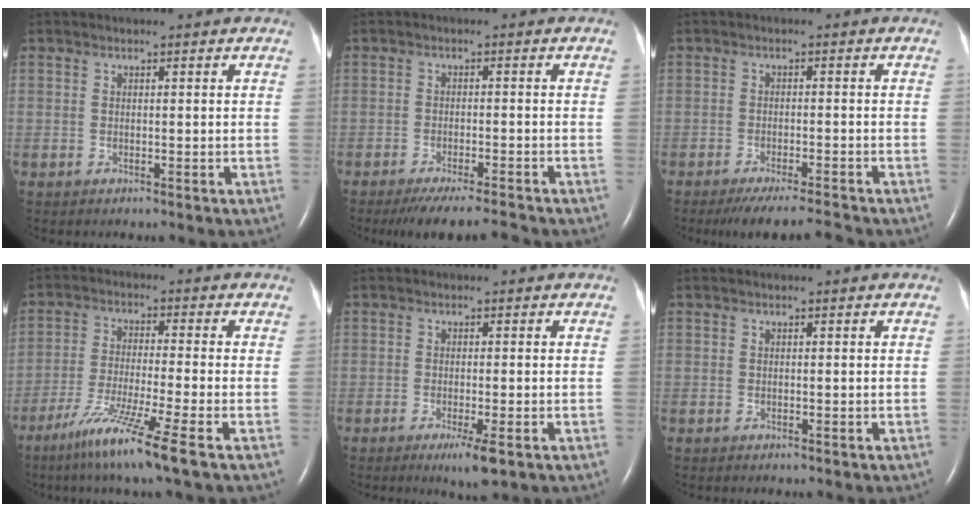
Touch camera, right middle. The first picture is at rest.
{"total": 7.4, "force": [-6.8, -0.4, 2.7], "torque": [-0.038, -0.012, -0.108]}
{"total": 6.5, "force": [-6.0, -0.7, 2.3], "torque": [-0.030, -0.009, -0.098]}
{"total": 10.5, "force": [-6.4, -1.5, 8.1], "torque": [-0.158, -0.040, -0.120]}
{"total": 3.5, "force": [-1.8, 0.3, 3.0], "torque": [-0.047, -0.010, -0.027]}
{"total": 0.0}